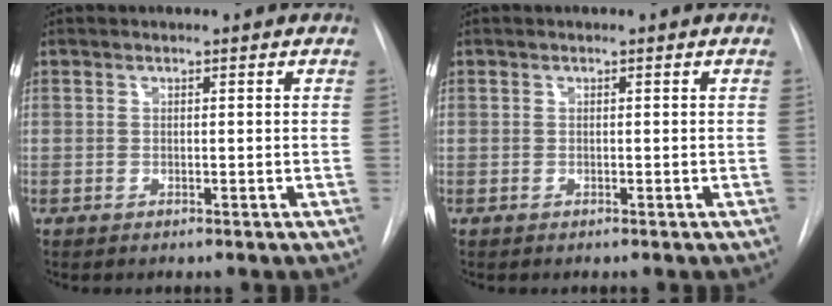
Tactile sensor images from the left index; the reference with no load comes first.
{"total": 0.0}